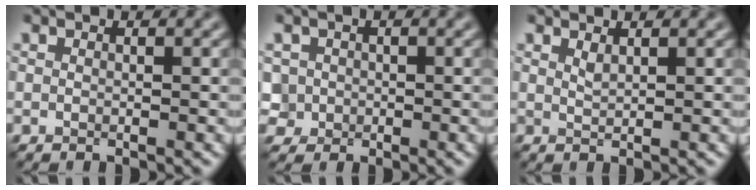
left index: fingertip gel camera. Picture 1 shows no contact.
{"total": 2.7, "force": [-0.5, 2.7, 0.3], "torque": [0.001, 0.011, -0.011]}
{"total": 0.8, "force": [0.6, 0.1, 0.5], "torque": [-0.012, 0.000, 0.013]}